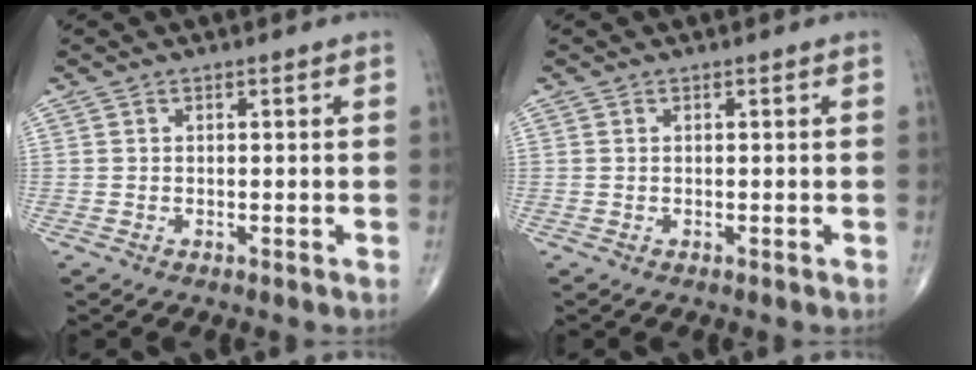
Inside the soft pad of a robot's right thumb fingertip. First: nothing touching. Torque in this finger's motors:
{"motor_torque": [0.22, -0.04, 0.04, -0.24, -0.02]}